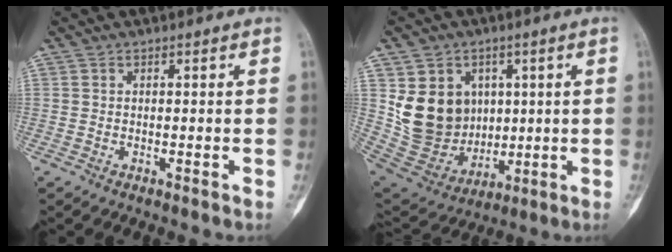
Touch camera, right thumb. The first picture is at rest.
{"total": 15.3, "force": [3.2, 13.1, 7.3], "torque": [-0.098, -0.010, 0.090]}